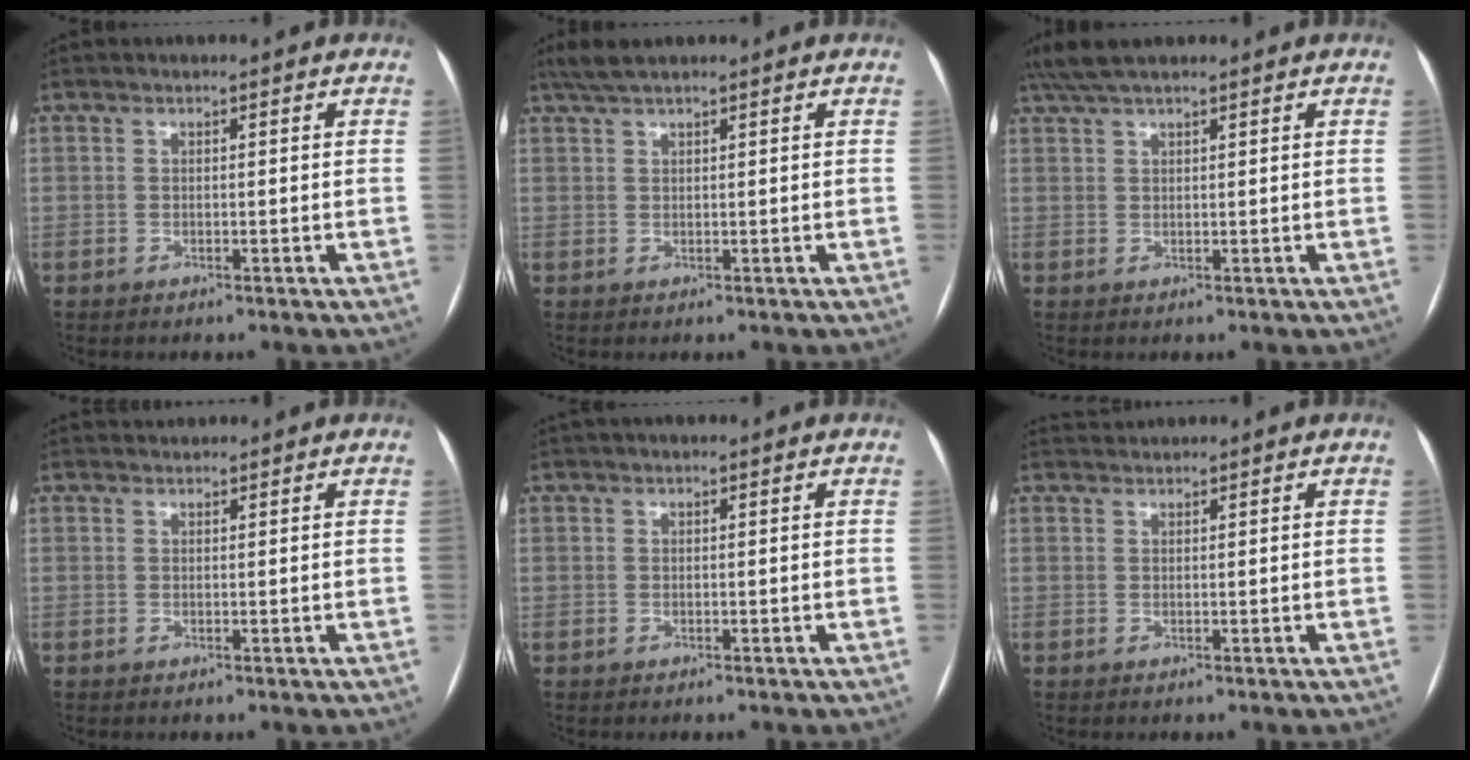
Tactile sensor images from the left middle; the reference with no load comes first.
{"total": 3.9, "force": [3.2, 0.3, 2.2], "torque": [-0.045, 0.021, 0.065]}
{"total": 5.5, "force": [4.6, 0.7, 3.0], "torque": [-0.058, 0.035, 0.087]}
{"total": 1.6, "force": [1.5, 0.2, 0.0], "torque": [-0.005, 0.020, 0.030]}
{"total": 2.0, "force": [1.7, 0.4, 1.1], "torque": [-0.015, 0.032, 0.028]}
{"total": 1.7, "force": [1.6, -0.1, -0.2], "torque": [-0.003, 0.016, 0.038]}